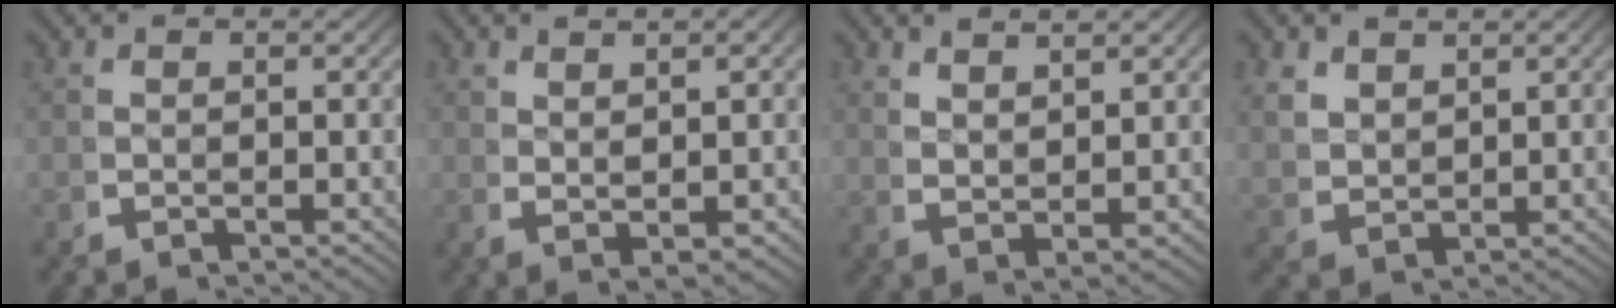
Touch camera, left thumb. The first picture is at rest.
{"total": 2.7, "force": [1.2, 1.0, 2.2], "torque": [-0.028, 0.001, 0.025]}
{"total": 3.2, "force": [2.2, 1.1, 2.0], "torque": [-0.033, -0.002, 0.047]}
{"total": 2.7, "force": [1.4, 2.0, 1.3], "torque": [-0.027, -0.008, 0.038]}